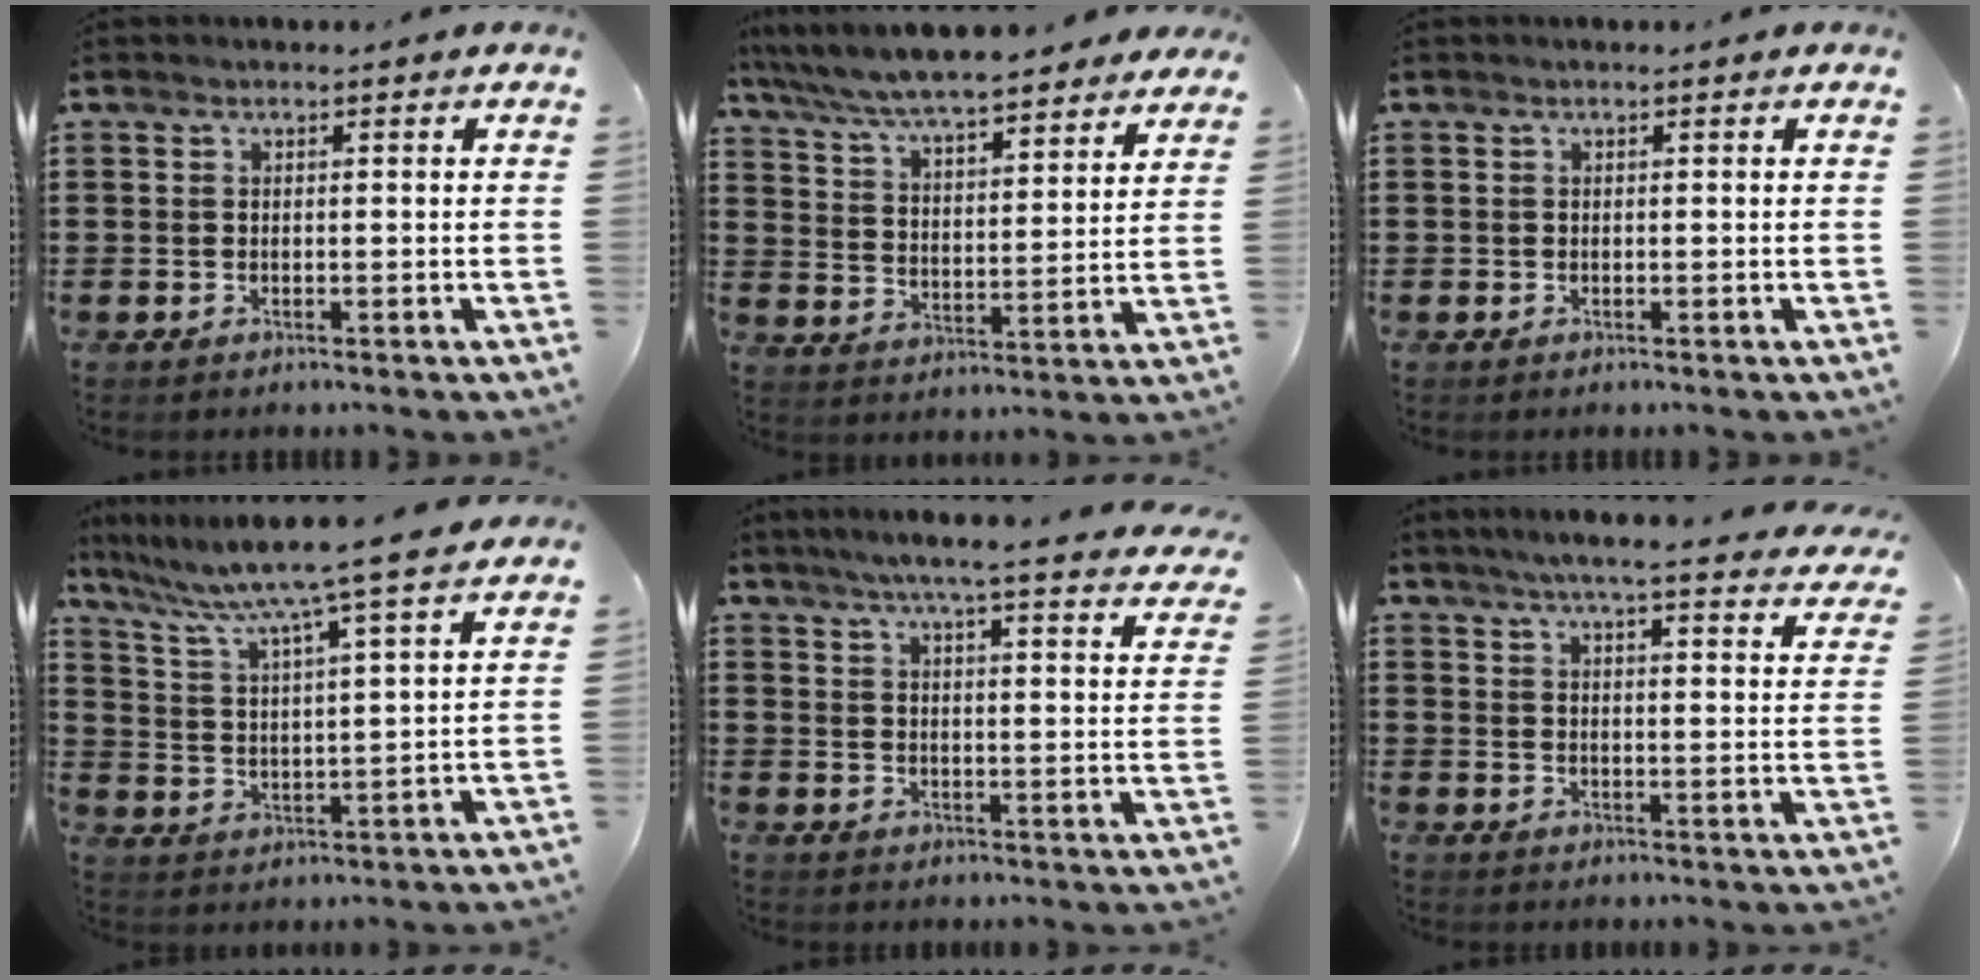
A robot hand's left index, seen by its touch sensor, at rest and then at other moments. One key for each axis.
{"total": 7.4, "fx": 7.0, "fy": 0.7, "fz": 2.3, "tx": -0.076, "ty": -0.039, "tz": 0.123}
{"total": 0.0}
{"total": 8.1, "fx": 6.9, "fy": -1.2, "fz": 4.0, "tx": -0.106, "ty": -0.048, "tz": 0.109}
{"total": 5.6, "fx": 4.8, "fy": -0.6, "fz": 2.8, "tx": -0.075, "ty": -0.032, "tz": 0.077}
{"total": 5.1, "fx": 4.4, "fy": -0.3, "fz": 2.5, "tx": -0.067, "ty": -0.026, "tz": 0.072}